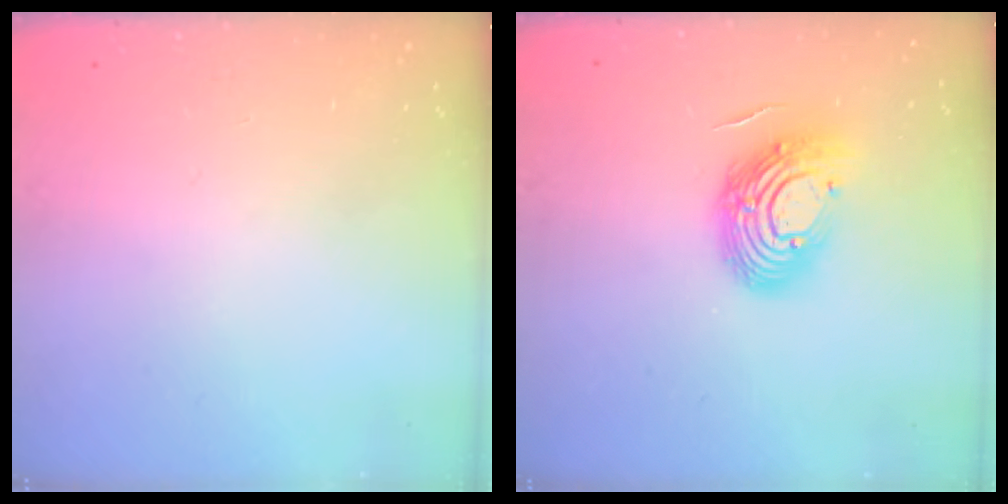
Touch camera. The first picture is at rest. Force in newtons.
{"total": 13.5, "press": 13.5, "slide": 1.3}